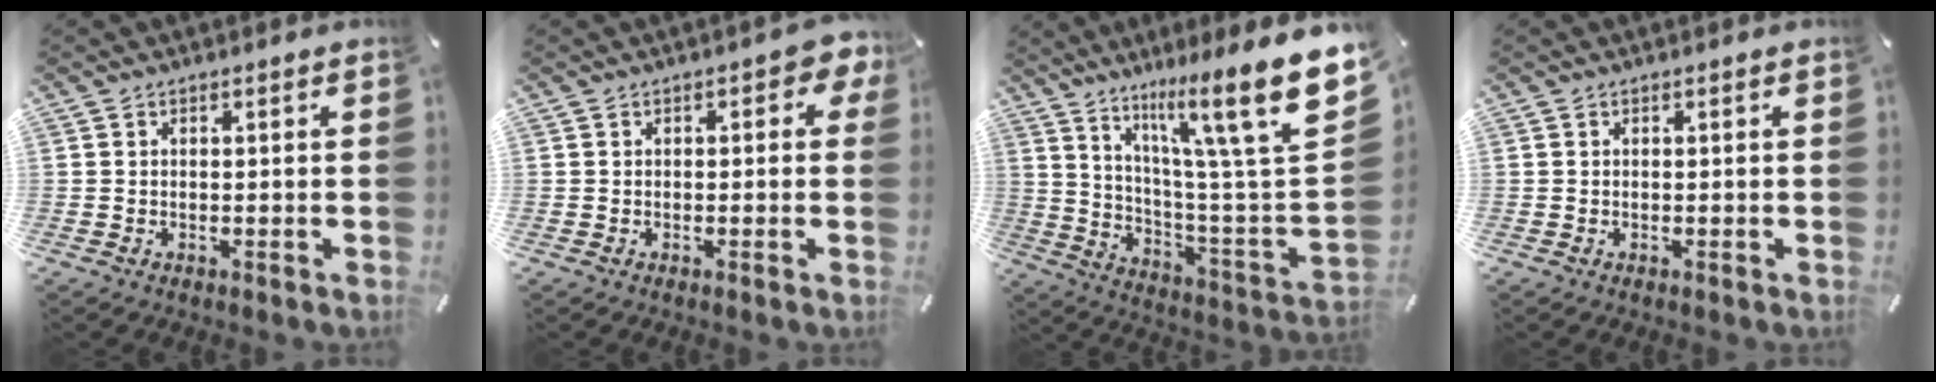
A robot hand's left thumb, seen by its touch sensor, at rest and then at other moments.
{"total": 3.0, "force": [0.4, 1.7, 2.5], "torque": [-0.033, 0.003, 0.003]}
{"total": 20.4, "force": [12.5, 3.2, 15.8], "torque": [-0.232, -0.096, 0.188]}
{"total": 0.0}